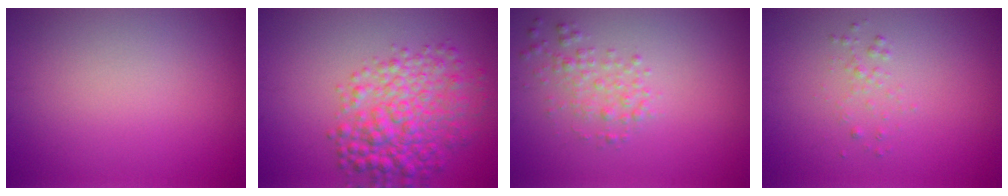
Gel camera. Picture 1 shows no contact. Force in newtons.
{"total": 6.1, "press": 6.1, "slide": 0.1}
{"total": 2.0, "press": 2.0, "slide": 0.1}
{"total": 0.9, "press": 0.9, "slide": 0.0}